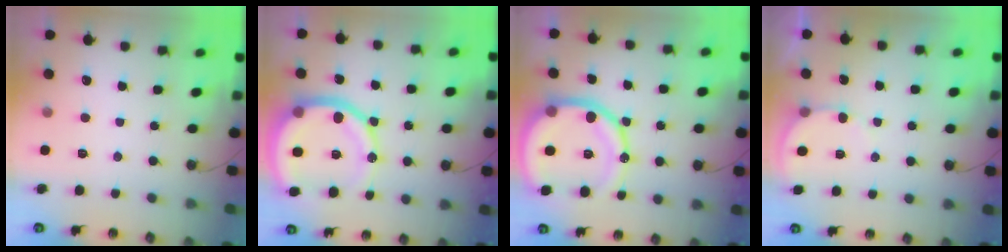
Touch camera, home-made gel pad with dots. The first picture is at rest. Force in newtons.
{"total": 17.0, "press": 16.9, "slide": 1.7}
{"total": 19.5, "press": 19.3, "slide": 2.3}
{"total": 4.3, "press": 4.3, "slide": 0.3}